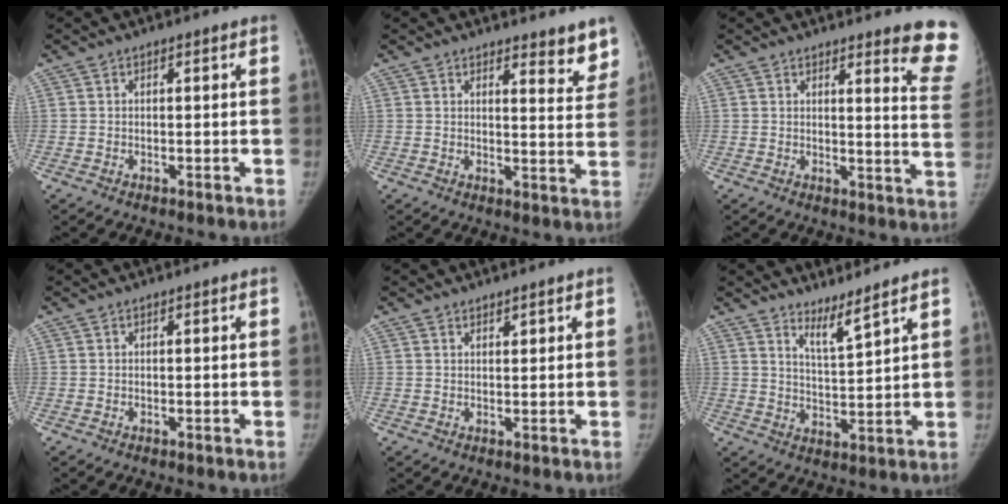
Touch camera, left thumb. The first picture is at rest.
{"total": 7.0, "force": [5.8, 2.2, 3.3], "torque": [-0.004, -0.041, 0.061]}
{"total": 10.5, "force": [9.1, 1.0, 5.2], "torque": [-0.035, -0.090, 0.082]}
{"total": 0.0}
{"total": 1.0, "force": [0.9, 0.2, 0.3], "torque": [0.000, -0.007, 0.016]}
{"total": 4.8, "force": [4.1, -0.2, 2.5], "torque": [-0.044, -0.053, 0.081]}